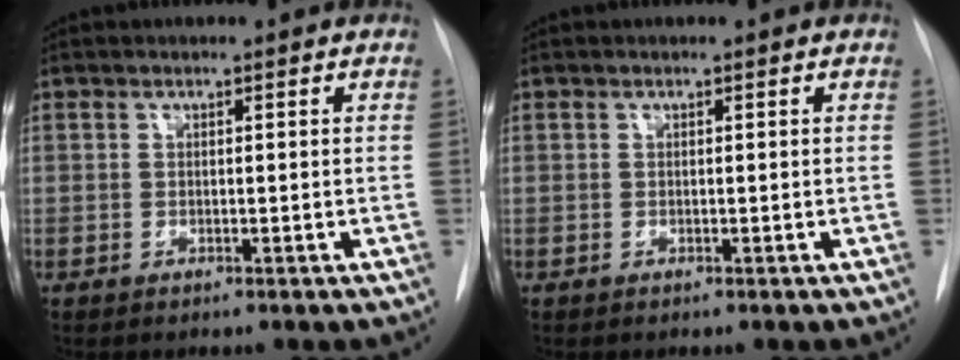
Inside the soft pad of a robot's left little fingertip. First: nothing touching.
{"total": 0.0}